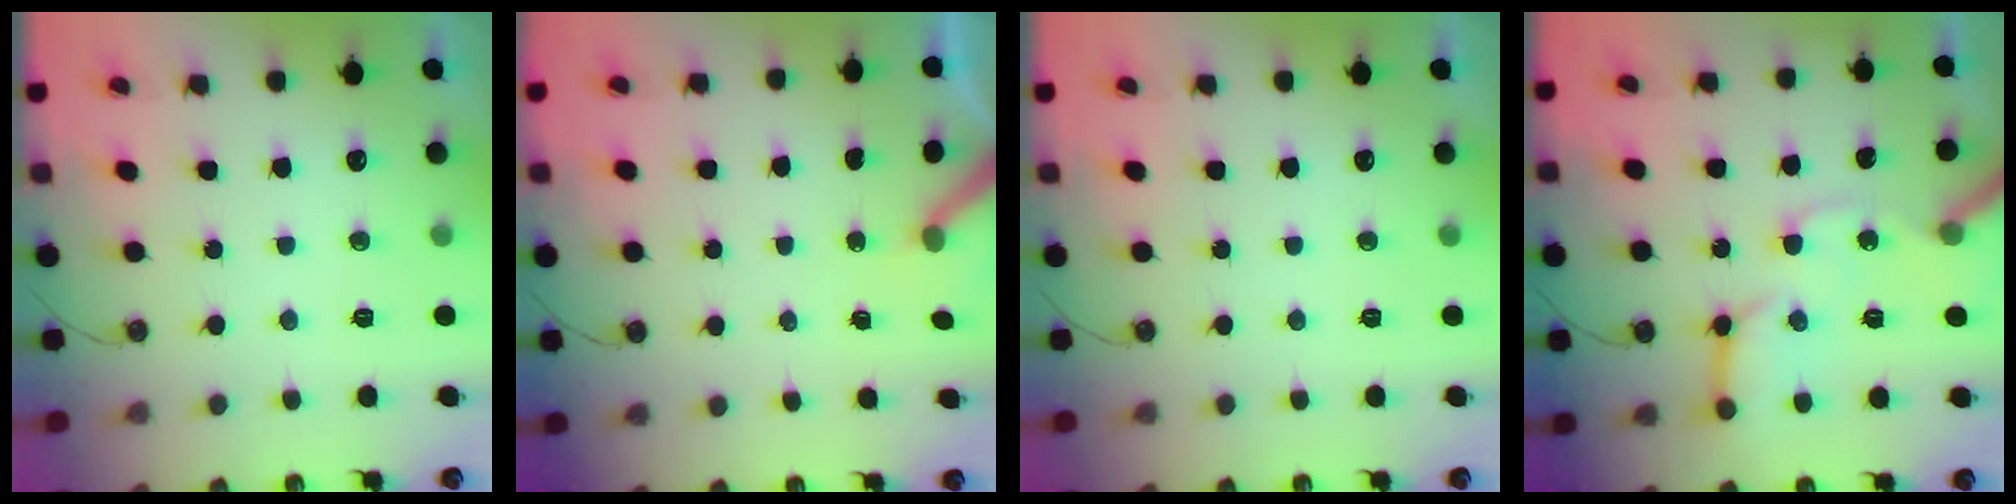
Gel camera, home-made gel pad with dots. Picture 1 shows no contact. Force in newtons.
{"total": 2.9, "press": 2.9, "slide": 0.3}
{"total": 0.0}
{"total": 15.2, "press": 15.0, "slide": 2.1}